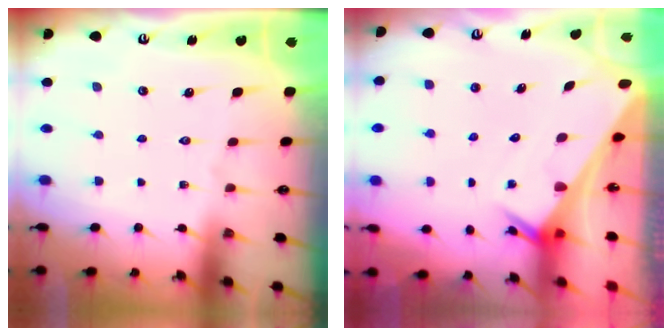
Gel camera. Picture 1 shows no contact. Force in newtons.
{"total": 2.4, "press": 2.4, "slide": 0.2}